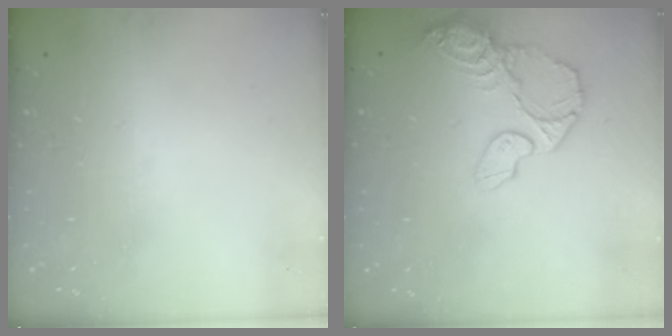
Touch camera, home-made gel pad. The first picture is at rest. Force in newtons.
{"total": 11.3, "press": 11.2, "slide": 1.8}